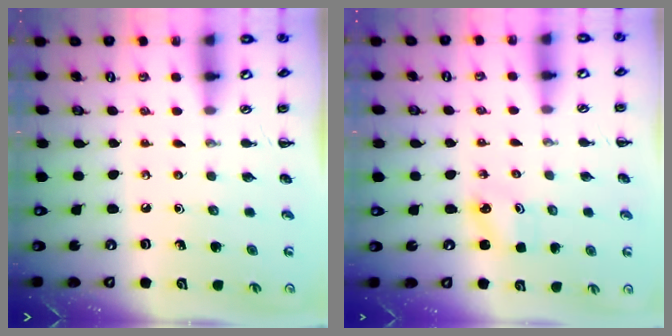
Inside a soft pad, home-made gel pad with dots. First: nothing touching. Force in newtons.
{"total": 2.3, "press": 2.2, "slide": 0.7}